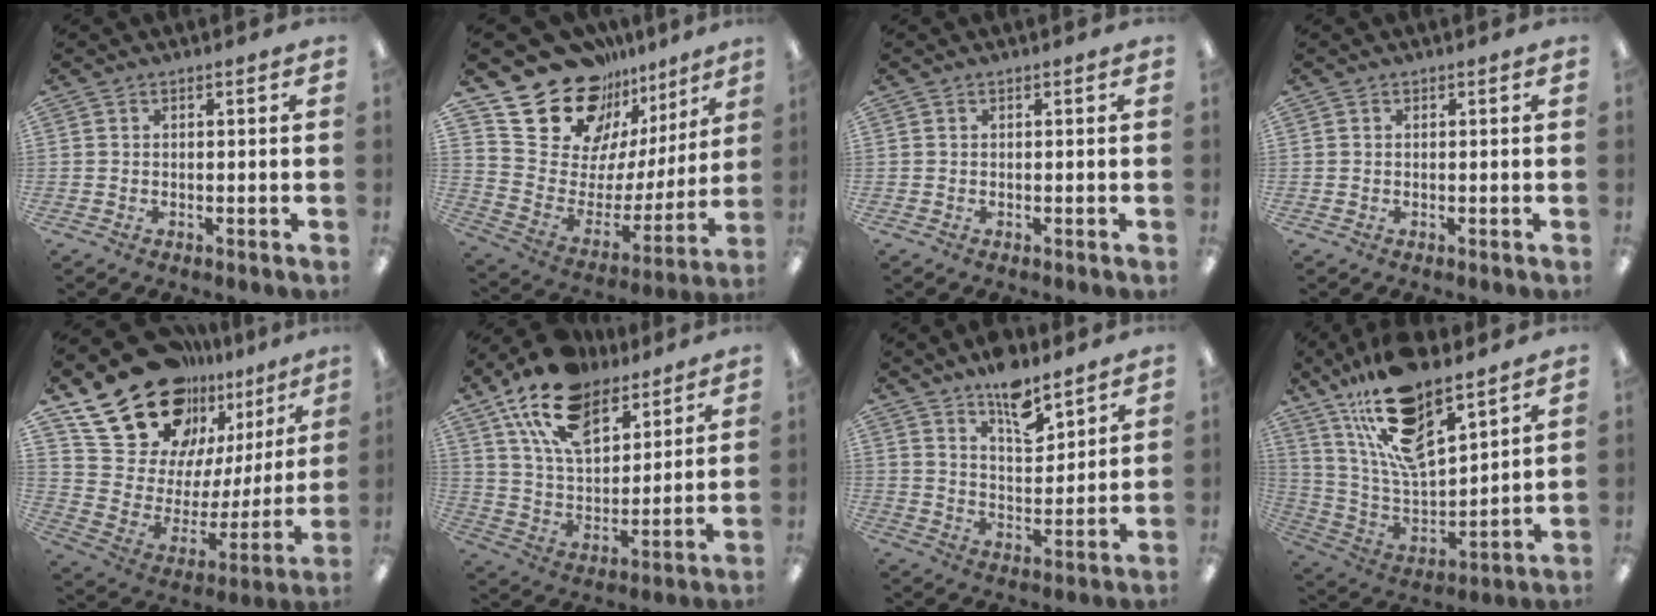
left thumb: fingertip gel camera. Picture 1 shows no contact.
{"total": 19.9, "force": [16.2, 10.2, 5.4], "torque": [-0.098, -0.135, 0.297]}
{"total": 0.0}
{"total": 0.0}
{"total": 25.1, "force": [18.6, 13.6, 9.9], "torque": [-0.178, -0.123, 0.356]}
{"total": 18.1, "force": [11.9, 9.7, 9.6], "torque": [-0.178, -0.049, 0.217]}
{"total": 10.5, "force": [8.1, 3.9, 5.2], "torque": [-0.070, -0.053, 0.140]}
{"total": 20.9, "force": [14.9, 7.3, 12.7], "torque": [-0.238, -0.084, 0.264]}